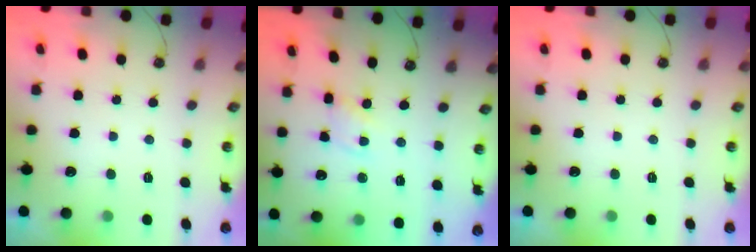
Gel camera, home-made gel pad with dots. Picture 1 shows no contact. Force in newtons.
{"total": 2.8, "press": 2.8, "slide": 0.3}
{"total": 0.0}